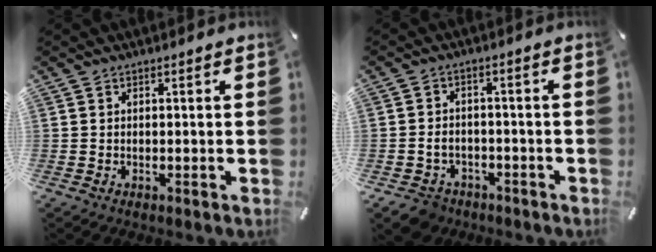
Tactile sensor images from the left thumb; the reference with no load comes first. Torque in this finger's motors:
{"motor_torque": [0.82, 1.51, 0.13, 0.12, 0.09]}